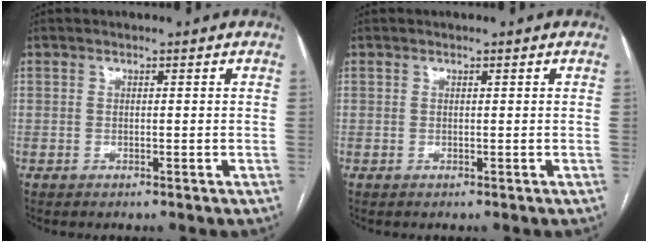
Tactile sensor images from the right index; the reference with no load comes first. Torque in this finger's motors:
{"motor_torque": [-0.15, 0.08, -0.03, 0.00]}